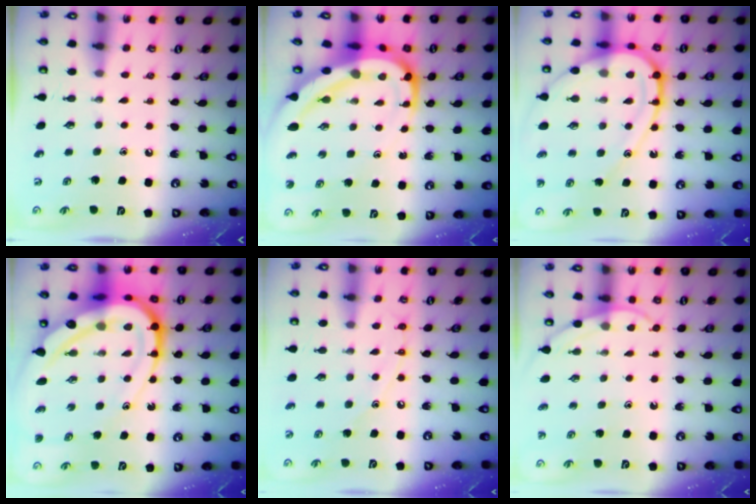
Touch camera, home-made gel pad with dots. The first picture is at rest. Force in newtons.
{"total": 14.7, "press": 14.6, "slide": 1.5}
{"total": 17.7, "press": 17.6, "slide": 1.8}
{"total": 22.8, "press": 22.6, "slide": 2.4}
{"total": 8.8, "press": 8.7, "slide": 0.9}
{"total": 4.6, "press": 4.6, "slide": 0.5}